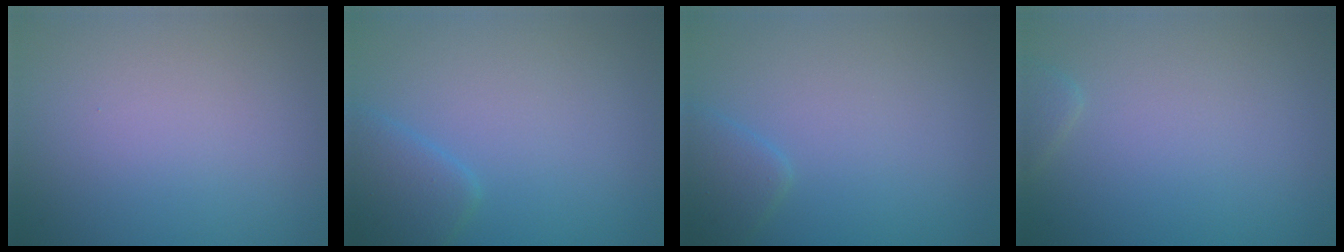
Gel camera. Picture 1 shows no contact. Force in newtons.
{"total": 2.6, "press": 2.6, "slide": 0.2}
{"total": 1.8, "press": 1.8, "slide": 0.1}
{"total": 0.6, "press": 0.6, "slide": 0.1}